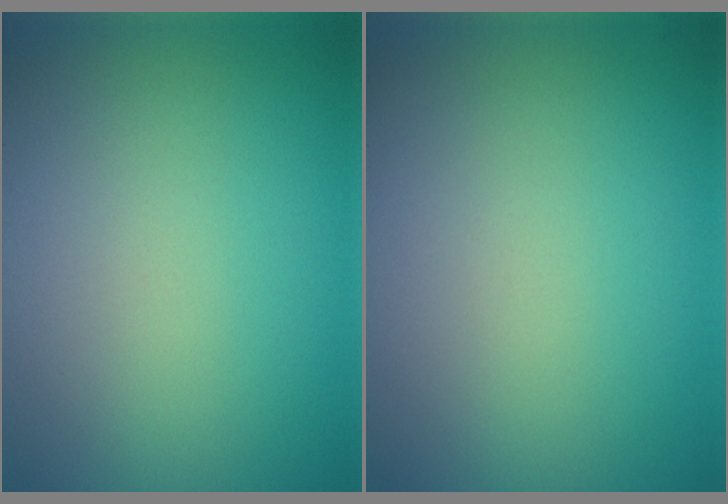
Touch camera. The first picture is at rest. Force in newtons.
{"total": 0.0}